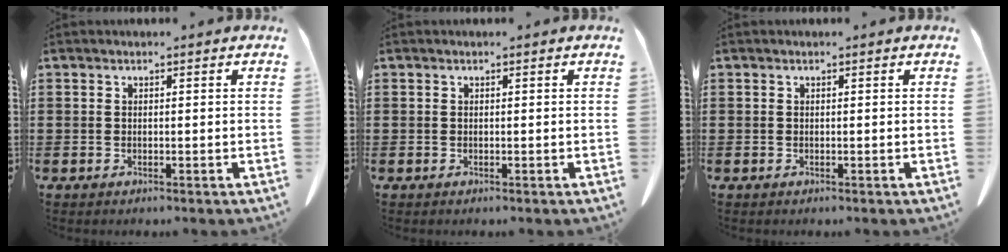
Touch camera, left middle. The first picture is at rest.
{"total": 0.0}
{"total": 0.0}